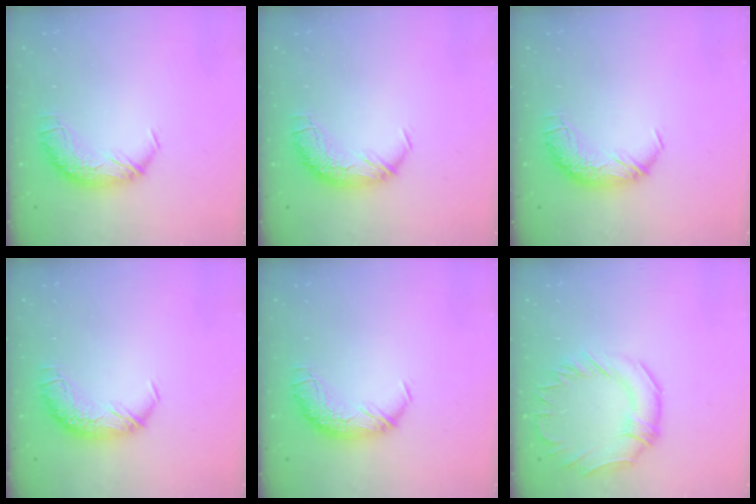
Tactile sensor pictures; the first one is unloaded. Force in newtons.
{"total": 0.0}
{"total": 0.0}
{"total": 0.0}
{"total": 0.0}
{"total": 3.1, "press": 3.0, "slide": 1.0}